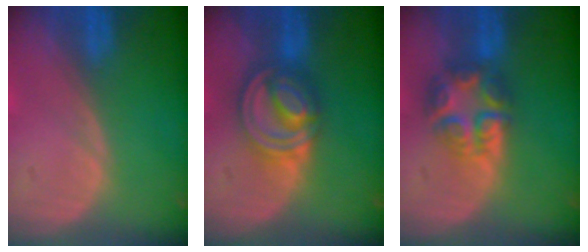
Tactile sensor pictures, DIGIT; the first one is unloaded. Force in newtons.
{"total": 8.2, "press": 6.9, "slide": 4.3}
{"total": 7.6, "press": 6.6, "slide": 3.9}